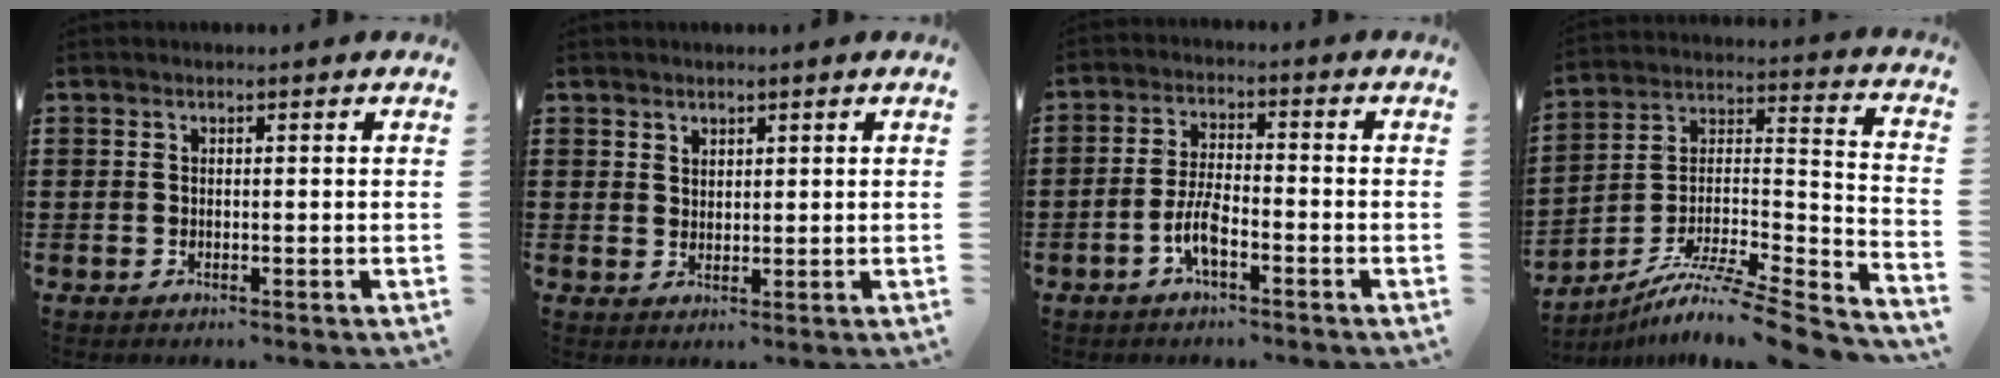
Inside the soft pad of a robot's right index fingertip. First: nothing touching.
{"total": 1.9, "force": [1.6, 1.1, 0.0], "torque": [-0.004, 0.004, 0.032]}
{"total": 5.5, "force": [-2.6, 2.0, 4.4], "torque": [-0.109, -0.001, -0.057]}
{"total": 8.6, "force": [-6.4, 1.1, 5.7], "torque": [-0.099, -0.005, -0.126]}